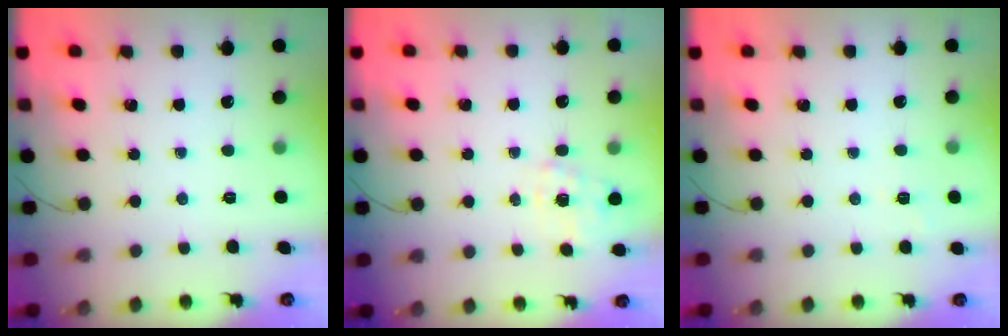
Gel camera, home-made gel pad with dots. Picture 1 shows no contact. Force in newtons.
{"total": 0.9, "press": 0.3, "slide": 0.8}
{"total": 2.7, "press": 2.2, "slide": 1.5}